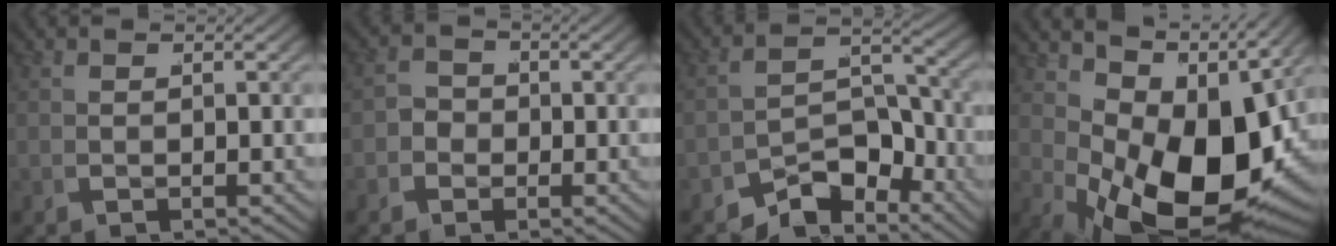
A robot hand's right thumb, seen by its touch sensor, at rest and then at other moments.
{"total": 2.7, "force": [-1.1, 2.4, 0.6], "torque": [-0.017, -0.005, -0.027]}
{"total": 6.3, "force": [-4.5, 3.0, 3.2], "torque": [-0.051, -0.019, -0.074]}
{"total": 17.0, "force": [-0.7, 9.9, 13.8], "torque": [-0.233, -0.047, 0.020]}